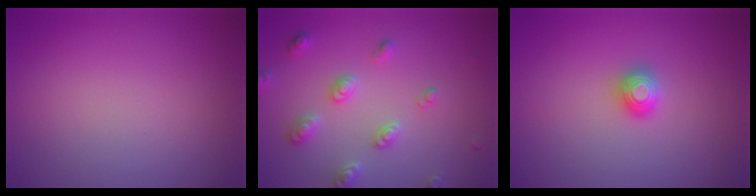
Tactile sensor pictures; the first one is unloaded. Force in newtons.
{"total": 2.7, "press": 2.7, "slide": 0.4}
{"total": 1.3, "press": 1.3, "slide": 0.2}